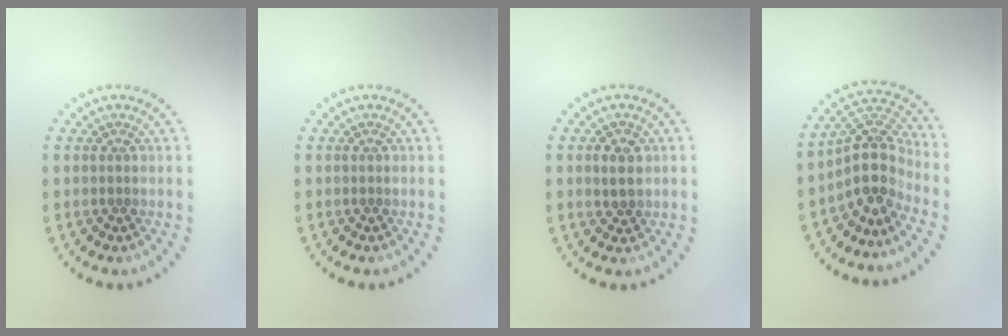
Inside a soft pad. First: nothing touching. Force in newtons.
{"total": 0.0}
{"total": 2.1, "press": 2.1, "slide": 0.4}
{"total": 4.4, "press": 3.4, "slide": 2.9}